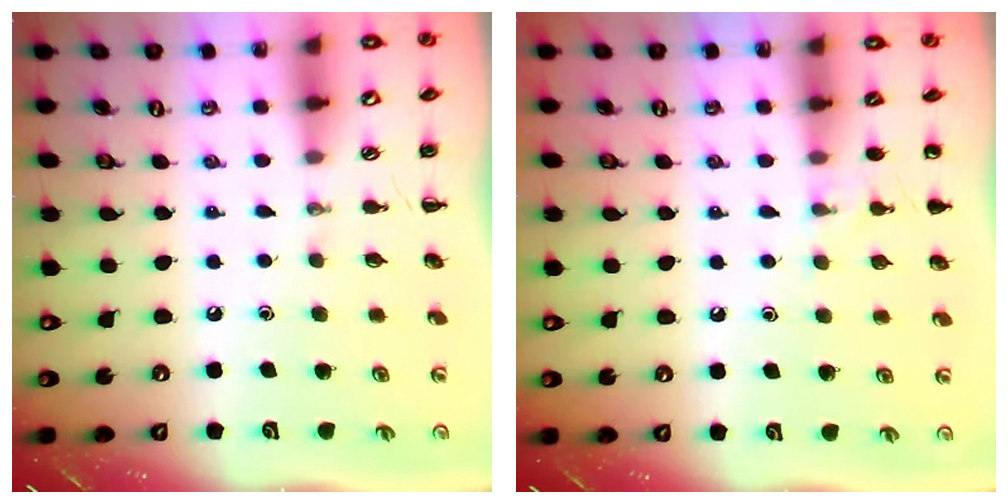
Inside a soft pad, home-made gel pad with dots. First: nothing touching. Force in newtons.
{"total": 5.6, "press": 5.4, "slide": 1.6}